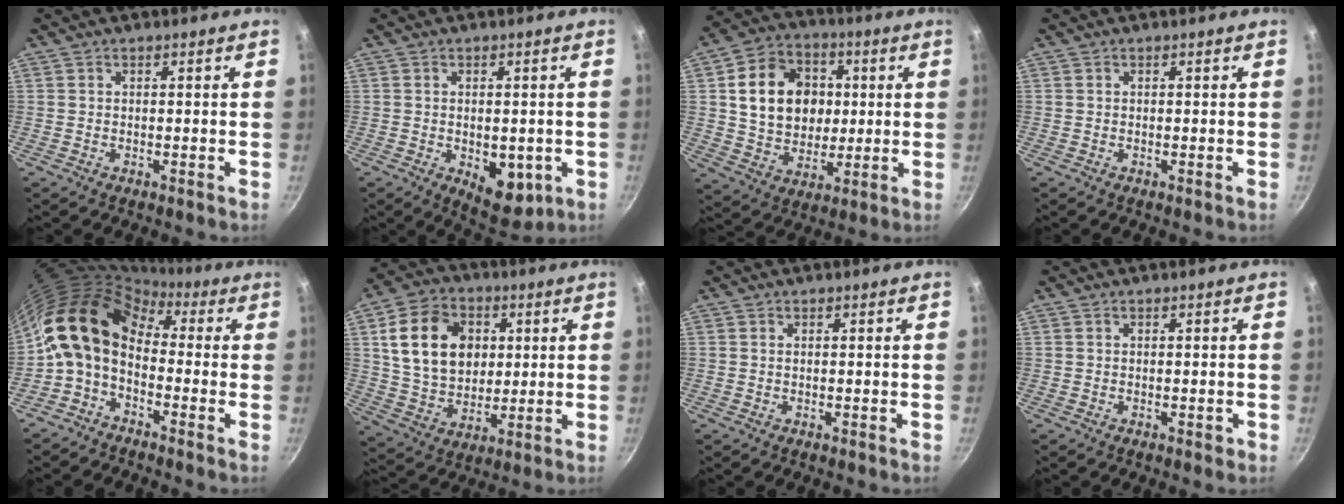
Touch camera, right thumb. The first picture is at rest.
{"total": 9.0, "force": [-2.1, 5.0, 7.2], "torque": [-0.073, -0.011, -0.017]}
{"total": 16.6, "force": [2.5, 13.5, 9.4], "torque": [-0.128, 0.012, 0.045]}
{"total": 0.0}
{"total": 13.7, "force": [-0.1, 9.5, 10.0], "torque": [-0.175, 0.037, -0.026]}
{"total": 17.2, "force": [3.9, 13.0, 10.5], "torque": [-0.161, -0.002, 0.071]}
{"total": 0.0}
{"total": 0.9, "force": [-0.4, 0.3, 0.8], "torque": [-0.008, 0.003, -0.005]}